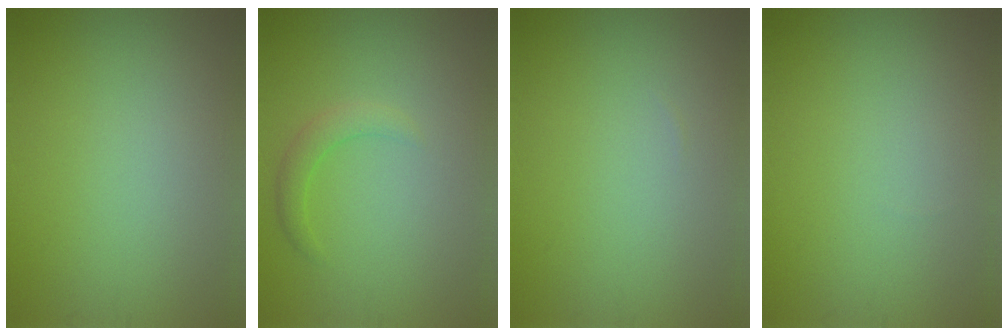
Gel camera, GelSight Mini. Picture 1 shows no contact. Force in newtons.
{"total": 1.7, "press": 1.7, "slide": 0.1}
{"total": 0.0}
{"total": 0.0}